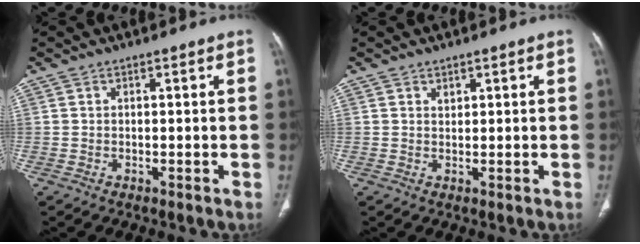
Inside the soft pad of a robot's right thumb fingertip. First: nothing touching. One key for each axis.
{"total": 1.0, "fx": 0.7, "fy": 0.6, "fz": 0.3, "tx": 0.001, "ty": -0.005, "tz": 0.012}